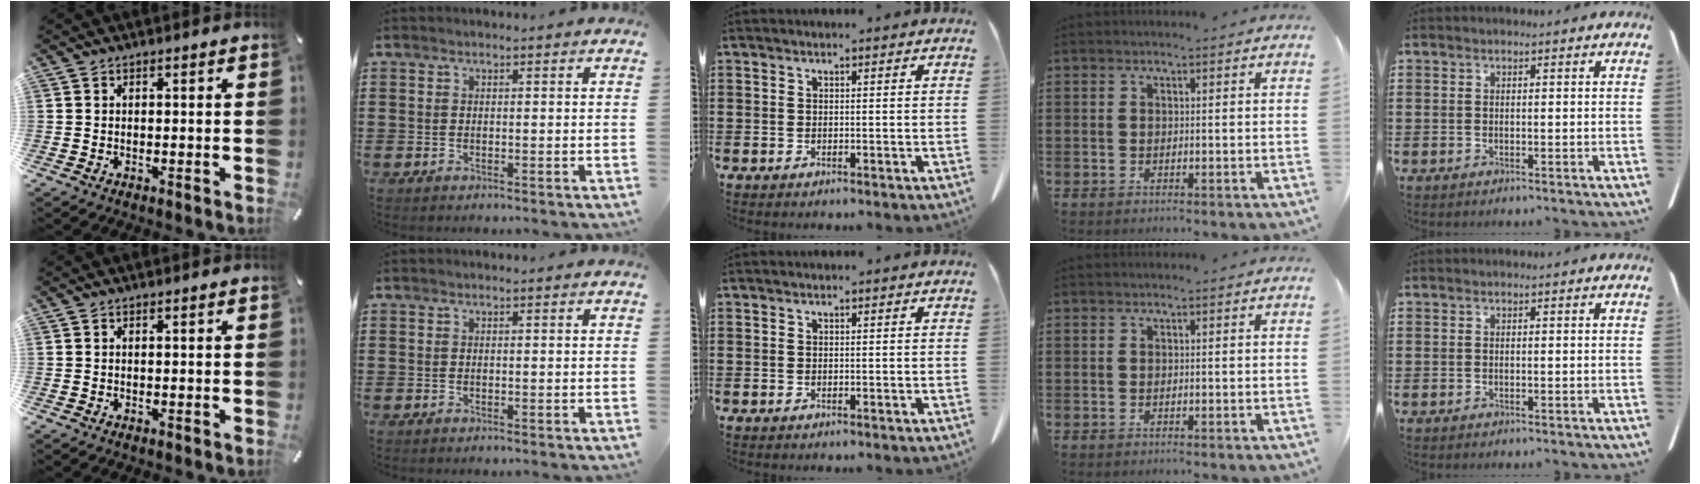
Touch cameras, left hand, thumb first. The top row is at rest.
{}